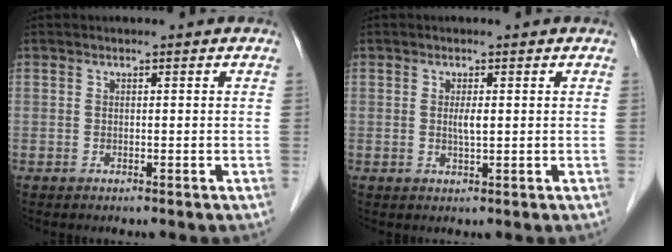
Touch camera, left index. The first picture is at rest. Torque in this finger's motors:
{"motor_torque": [0.23, 0.19, 0.04, 0.01]}